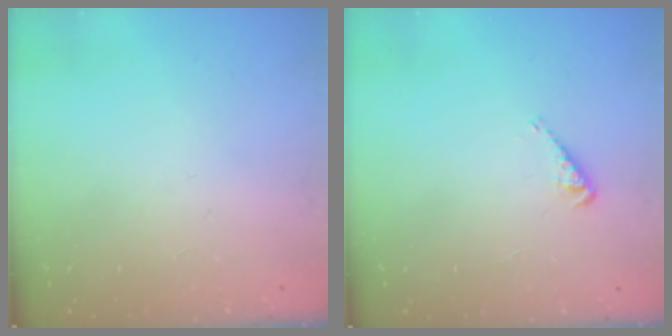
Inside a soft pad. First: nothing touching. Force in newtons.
{"total": 2.9, "press": 2.9, "slide": 0.3}